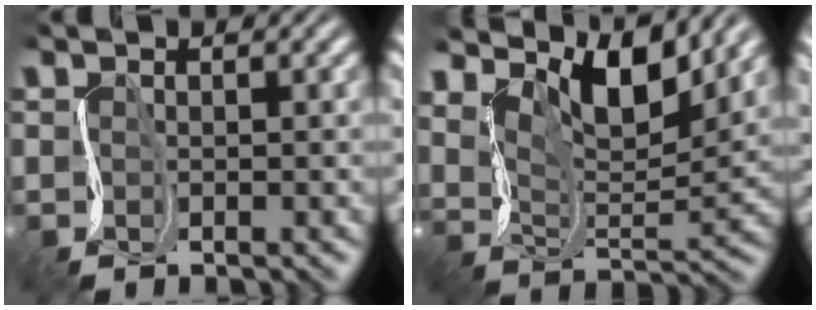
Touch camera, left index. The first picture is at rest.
{"total": 8.9, "force": [5.7, 3.1, 6.2], "torque": [-0.114, 0.002, 0.095]}